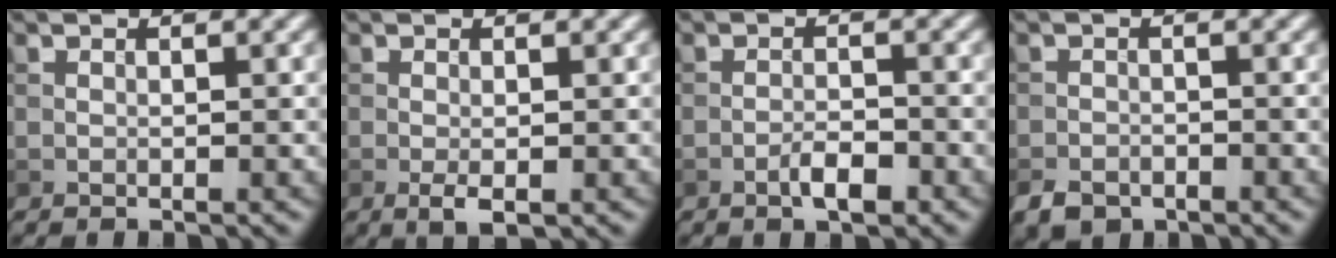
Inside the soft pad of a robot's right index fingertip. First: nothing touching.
{"total": 1.8, "force": [-0.6, 0.6, 1.6], "torque": [-0.031, -0.006, -0.009]}
{"total": 2.4, "force": [-1.3, 0.8, 1.8], "torque": [-0.031, 0.004, -0.025]}
{"total": 2.4, "force": [-1.7, 1.5, 0.9], "torque": [-0.013, -0.003, -0.037]}